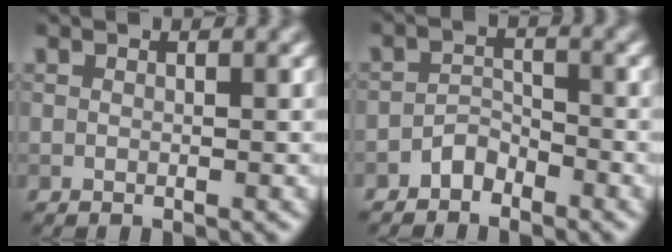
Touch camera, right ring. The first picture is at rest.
{"total": 1.9, "force": [-1.6, 0.9, 0.5], "torque": [-0.006, 0.010, -0.031]}